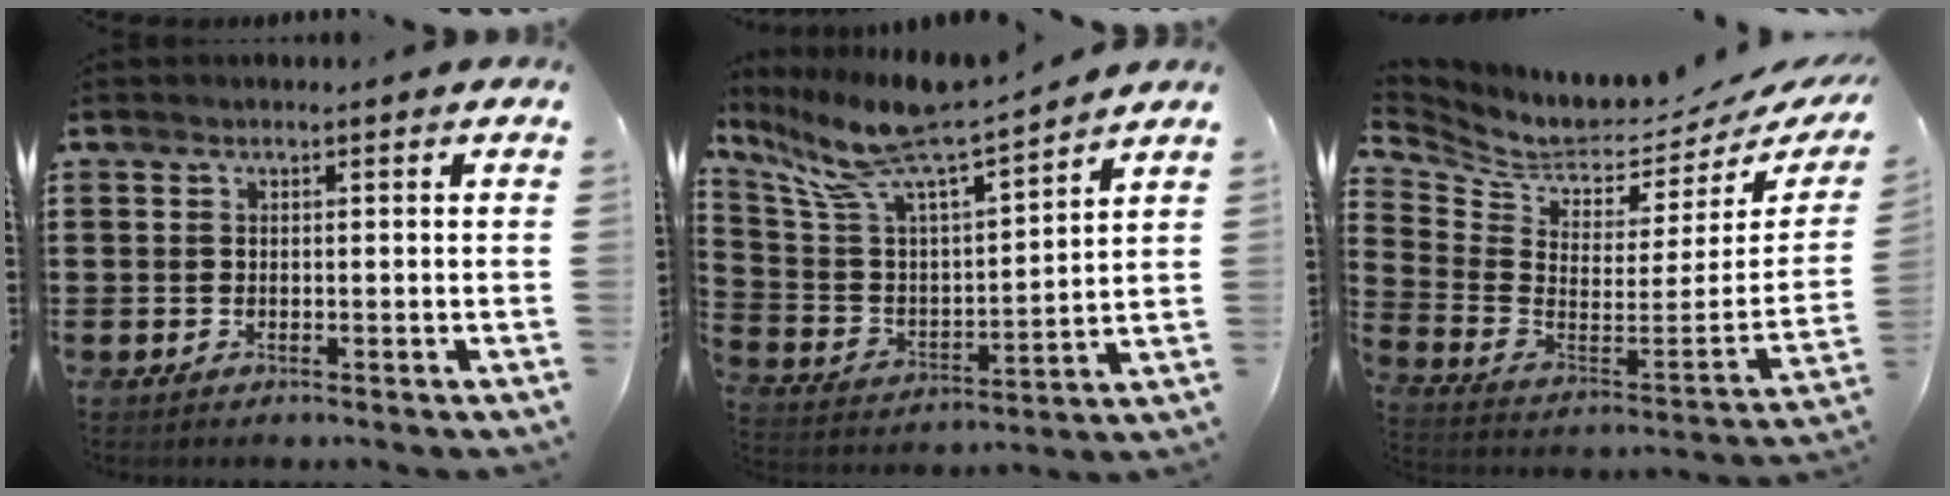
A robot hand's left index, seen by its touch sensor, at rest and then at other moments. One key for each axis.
{"total": 10.5, "fx": 8.8, "fy": 1.0, "fz": 5.5, "tx": -0.143, "ty": -0.063, "tz": 0.149}
{"total": 4.2, "fx": 3.7, "fy": 1.4, "fz": 1.3, "tx": -0.058, "ty": -0.056, "tz": 0.059}